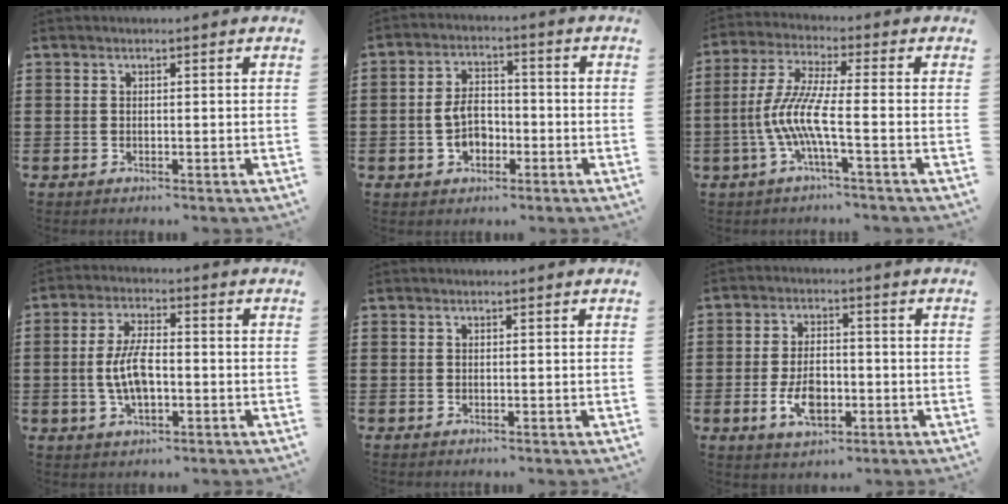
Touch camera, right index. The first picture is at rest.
{"total": 5.5, "force": [-1.4, 3.6, 3.9], "torque": [-0.086, 0.005, -0.030]}
{"total": 8.1, "force": [-2.5, 0.8, 7.6], "torque": [-0.180, -0.019, -0.059]}
{"total": 6.9, "force": [-0.9, 3.0, 6.2], "torque": [-0.138, -0.002, -0.022]}
{"total": 0.0}
{"total": 6.8, "force": [-1.9, 3.7, 5.4], "torque": [-0.112, 0.001, -0.040]}